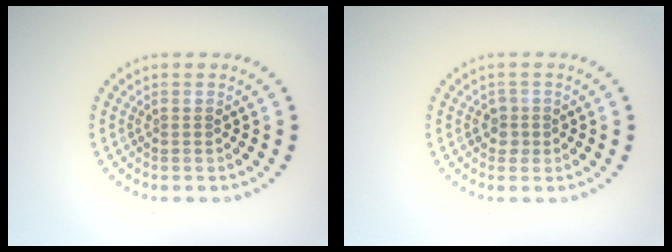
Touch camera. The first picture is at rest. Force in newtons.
{"total": 1.4, "press": 1.2, "slide": 0.8}